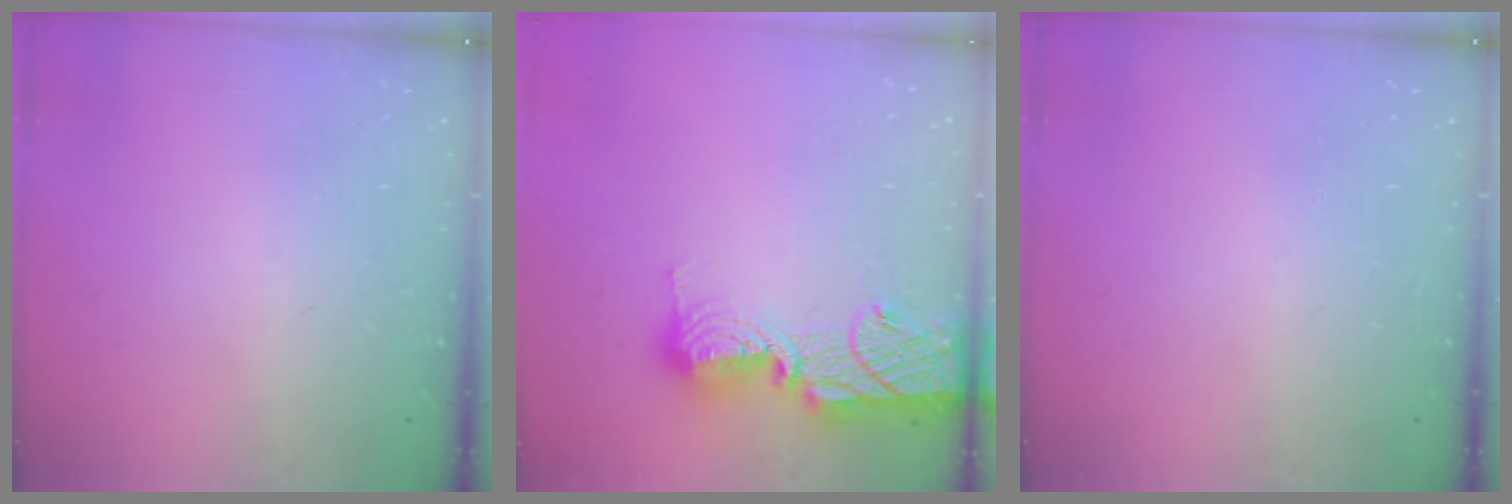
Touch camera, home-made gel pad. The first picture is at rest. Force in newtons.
{"total": 16.6, "press": 16.1, "slide": 4.0}
{"total": 0.0}